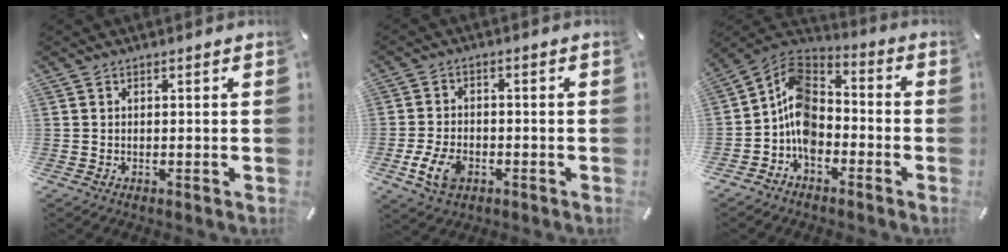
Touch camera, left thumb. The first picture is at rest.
{"total": 7.5, "force": [-3.0, 4.9, 4.9], "torque": [-0.113, 0.007, -0.056]}
{"total": 10.7, "force": [-4.6, 7.7, 5.9], "torque": [-0.135, 0.020, -0.092]}